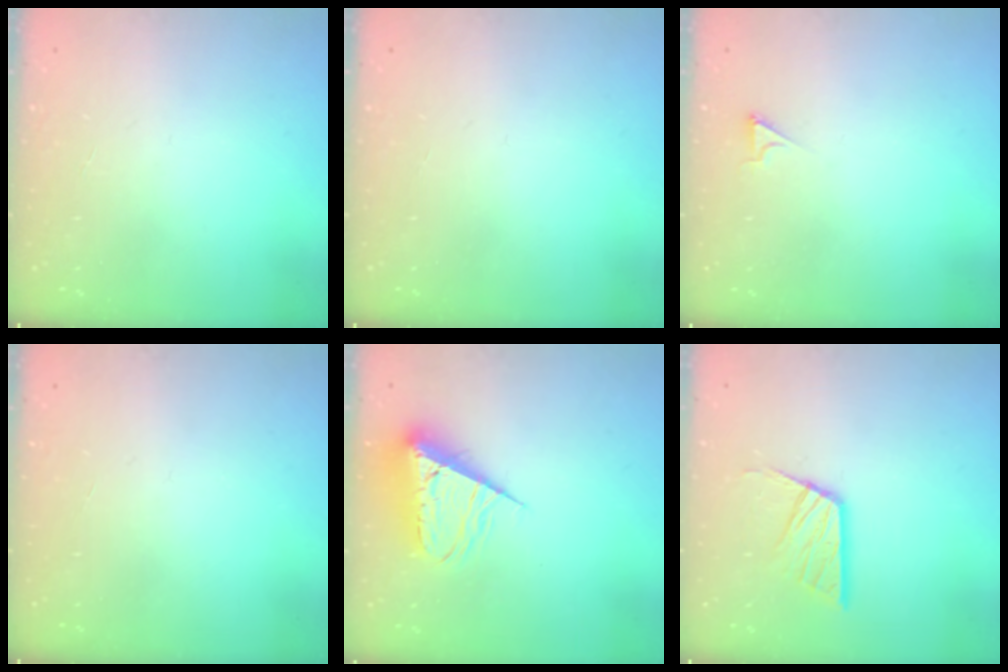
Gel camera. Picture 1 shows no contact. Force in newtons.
{"total": 0.0}
{"total": 2.1, "press": 2.1, "slide": 0.3}
{"total": 0.0}
{"total": 9.9, "press": 9.8, "slide": 0.7}
{"total": 11.6, "press": 11.5, "slide": 0.8}